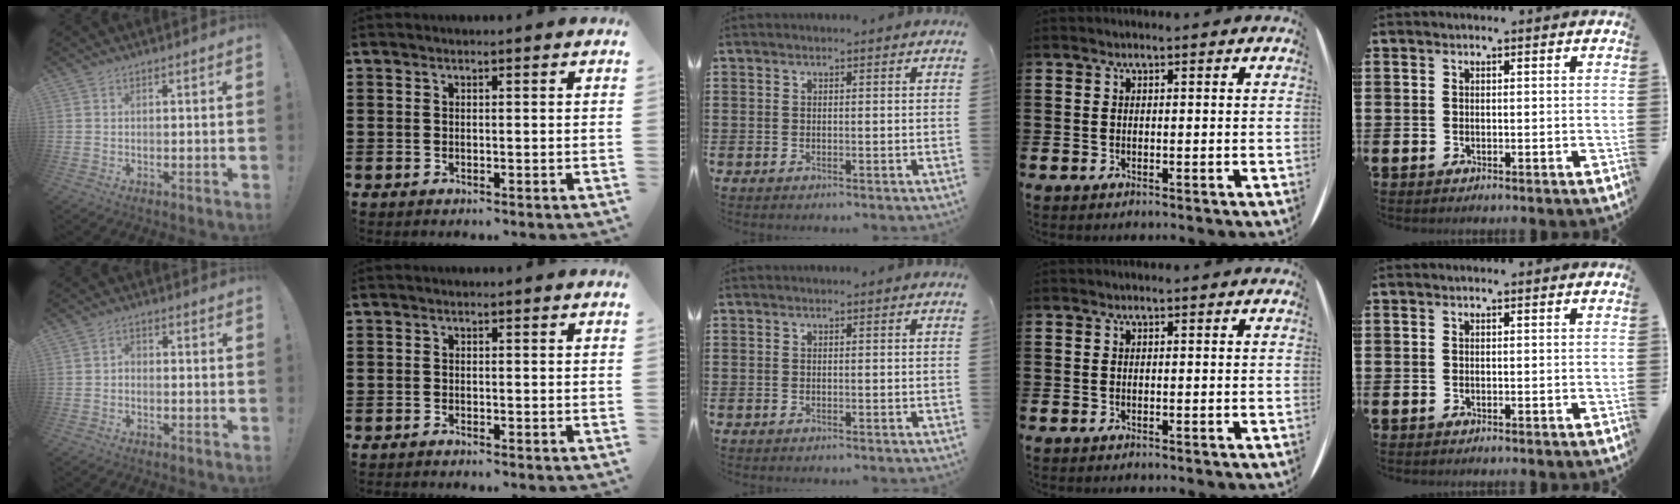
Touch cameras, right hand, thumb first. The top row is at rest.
{"thumb": {"total": 2.5, "force": [-1.9, 1.2, 1.1], "torque": [-0.025, 0.008, -0.036]}, "index": {"total": 0.7, "force": [-0.7, 0.0, 0.0], "torque": [-0.001, 0.000, -0.015]}}